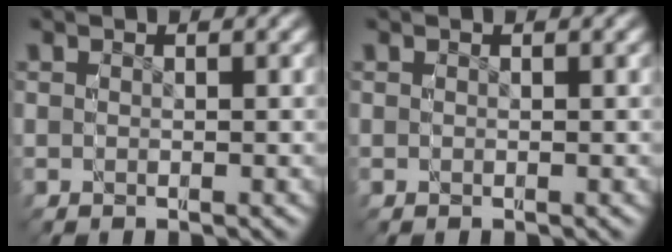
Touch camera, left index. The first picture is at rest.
{"total": 0.0}